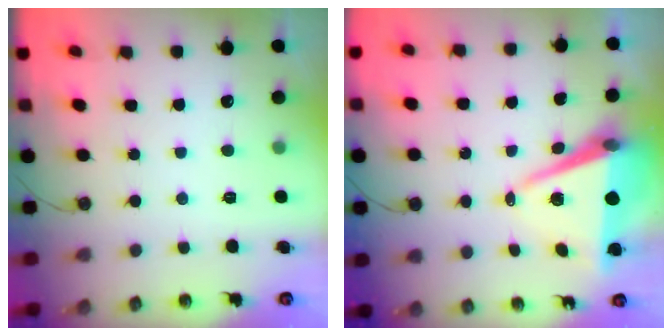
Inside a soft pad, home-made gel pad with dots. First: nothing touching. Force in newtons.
{"total": 9.1, "press": 8.1, "slide": 4.1}